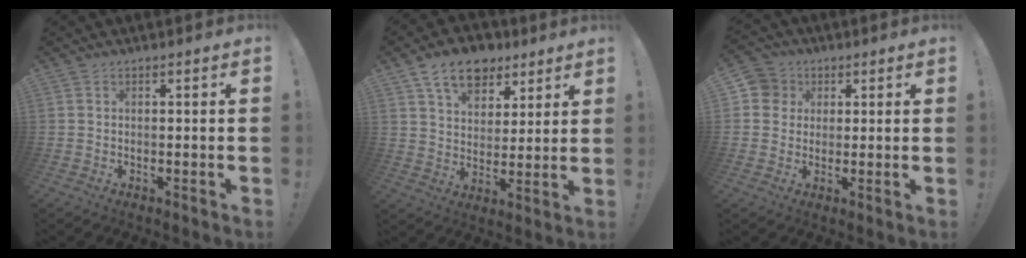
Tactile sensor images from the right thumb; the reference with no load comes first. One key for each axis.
{"total": 12.8, "fx": 7.8, "fy": 8.2, "fz": 6.0, "tx": -0.094, "ty": -0.038, "tz": 0.147}
{"total": 6.0, "fx": 1.4, "fy": 5.7, "fz": 1.2, "tx": -0.017, "ty": -0.002, "tz": 0.029}